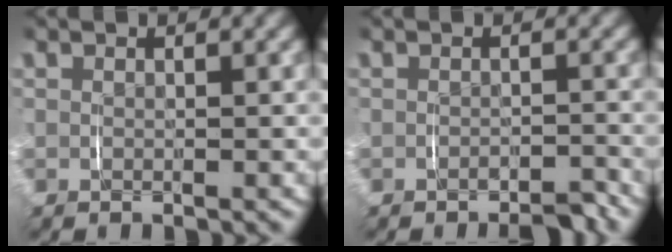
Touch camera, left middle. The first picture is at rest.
{"total": 1.9, "force": [-1.8, 0.4, 0.6], "torque": [-0.005, 0.001, -0.033]}